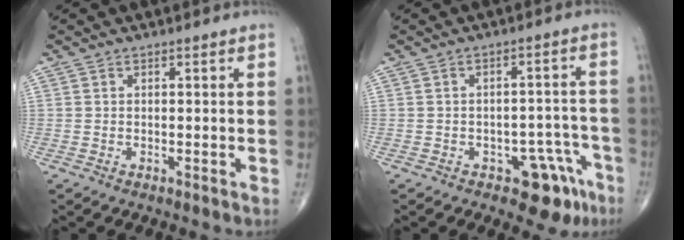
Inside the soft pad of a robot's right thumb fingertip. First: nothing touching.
{"total": 8.4, "force": [-4.9, 4.5, 5.2], "torque": [-0.027, 0.039, -0.057]}